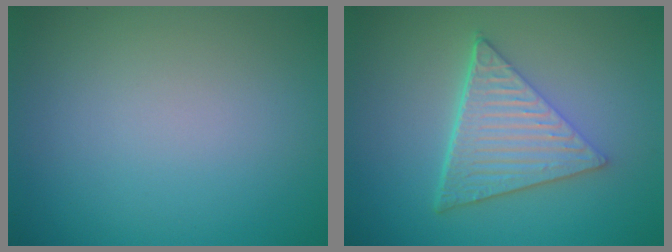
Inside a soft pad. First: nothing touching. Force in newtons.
{"total": 6.4, "press": 4.4, "slide": 4.6}